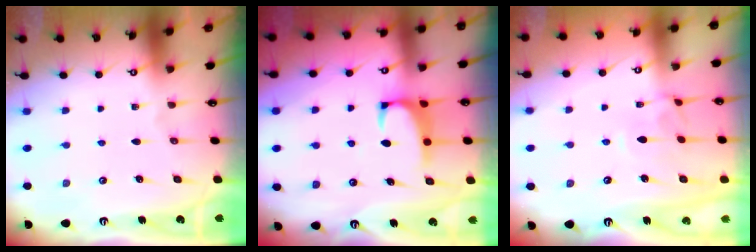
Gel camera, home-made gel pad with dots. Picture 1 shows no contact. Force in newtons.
{"total": 3.2, "press": 3.1, "slide": 0.8}
{"total": 2.7, "press": 2.6, "slide": 0.7}